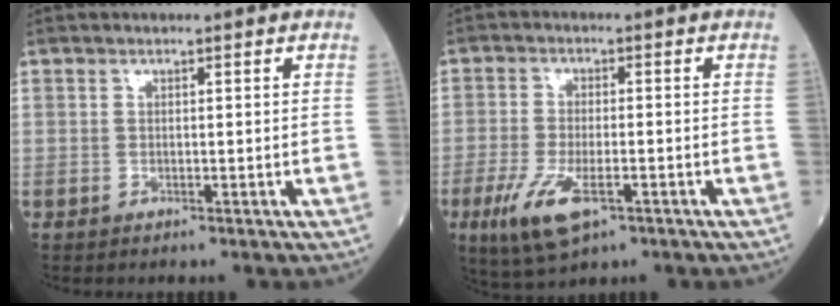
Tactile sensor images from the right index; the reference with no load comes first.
{"total": 8.6, "force": [-3.9, 3.1, 7.0], "torque": [-0.143, -0.018, -0.064]}